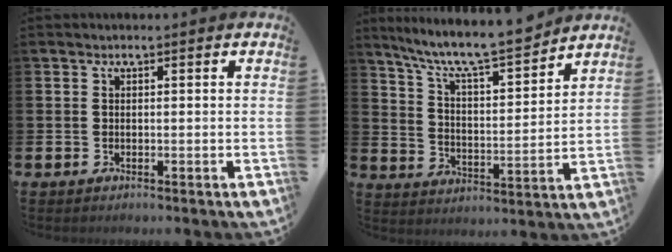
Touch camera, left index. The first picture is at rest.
{"total": 9.1, "force": [8.4, 0.8, 3.4], "torque": [-0.098, -0.064, 0.142]}